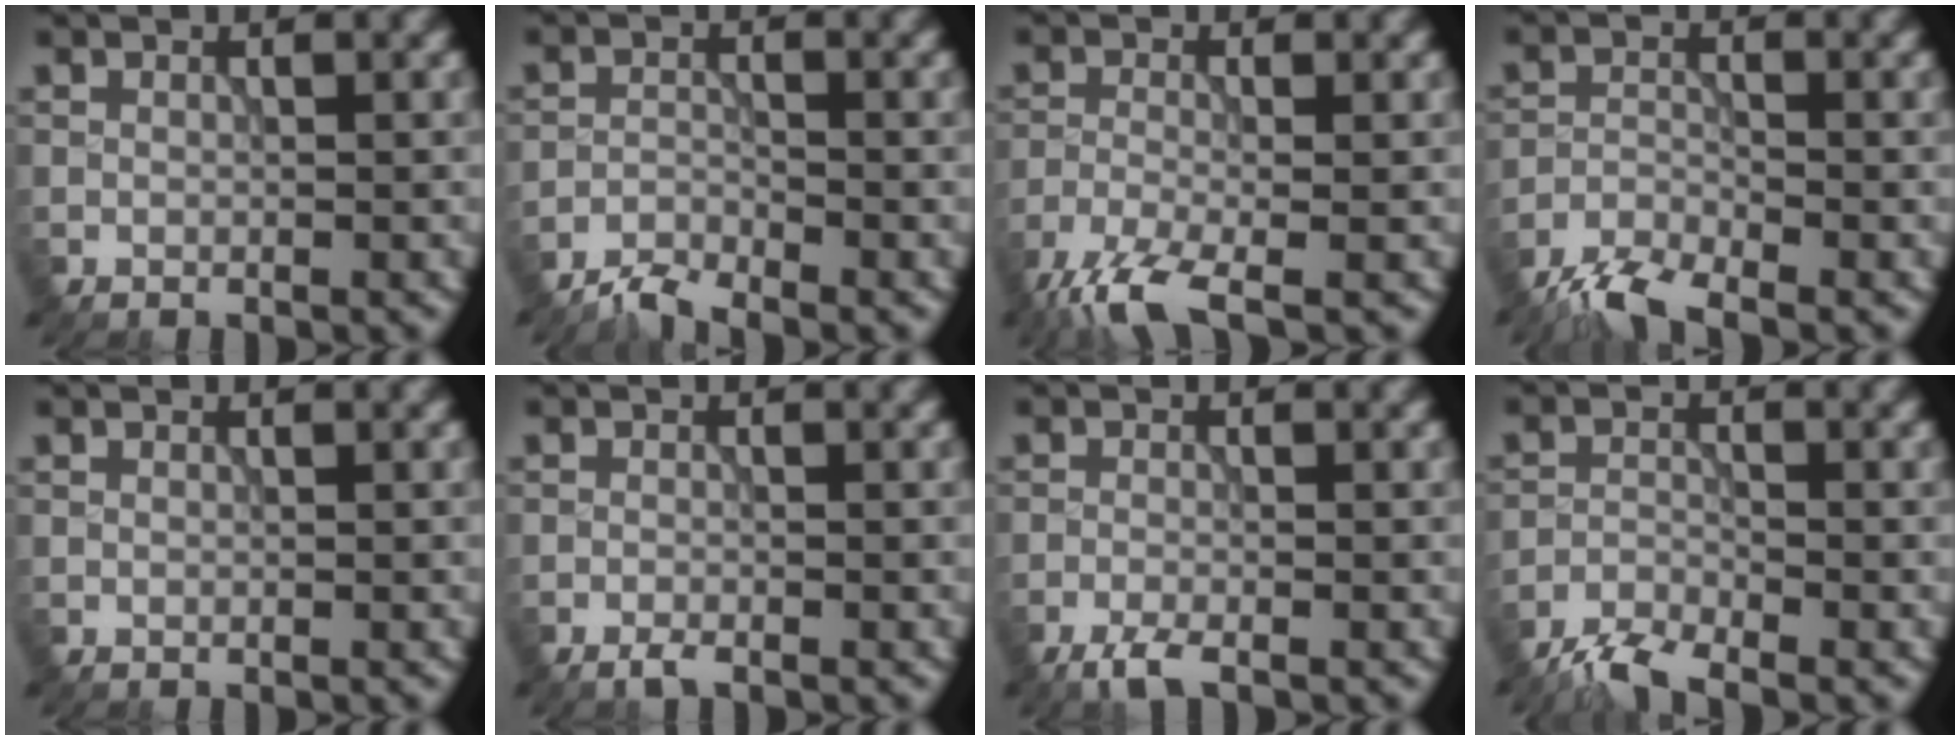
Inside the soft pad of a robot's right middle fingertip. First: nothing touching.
{"total": 2.6, "force": [-2.5, 0.2, 0.6], "torque": [-0.012, -0.002, -0.057]}
{"total": 5.8, "force": [-4.1, 1.3, 3.9], "torque": [-0.078, -0.012, -0.092]}
{"total": 4.6, "force": [-3.9, 1.0, 2.2], "torque": [-0.044, -0.008, -0.084]}
{"total": 0.0}
{"total": 1.1, "force": [-0.9, 0.2, 0.6], "torque": [-0.013, -0.001, -0.021]}
{"total": 2.2, "force": [-1.7, 0.4, 1.4], "torque": [-0.031, -0.007, -0.040]}
{"total": 3.7, "force": [-3.3, 0.7, 1.6], "torque": [-0.035, -0.006, -0.074]}